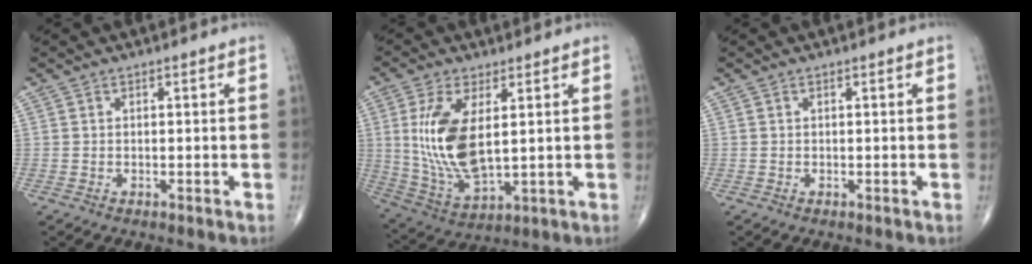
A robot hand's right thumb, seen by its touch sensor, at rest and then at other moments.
{"total": 14.0, "force": [2.3, 6.4, 12.2], "torque": [-0.255, -0.019, 0.060]}
{"total": 0.0}